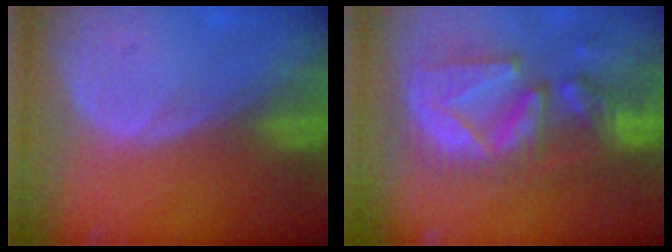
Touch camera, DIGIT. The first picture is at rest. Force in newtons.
{"total": 12.1, "press": 10.9, "slide": 5.2}